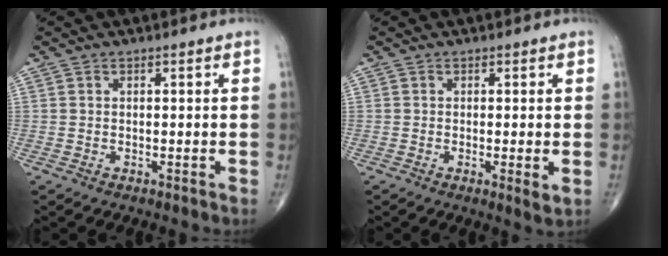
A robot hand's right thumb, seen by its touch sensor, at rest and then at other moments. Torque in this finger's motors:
{"motor_torque": [-0.29, 0.10, -0.28, -0.20, 0.00]}